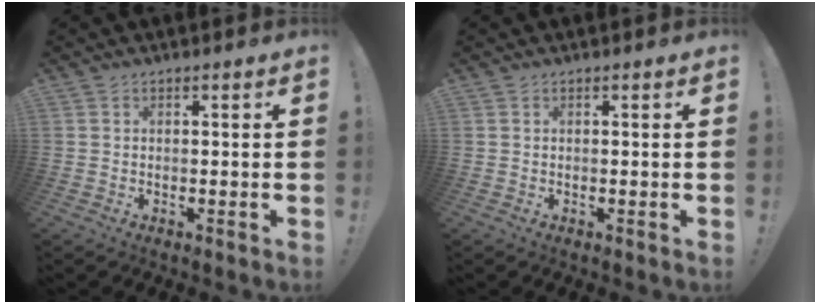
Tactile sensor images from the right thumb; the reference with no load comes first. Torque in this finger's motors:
{"motor_torque": [-0.40, -0.52, 0.04, -0.07, -0.09]}